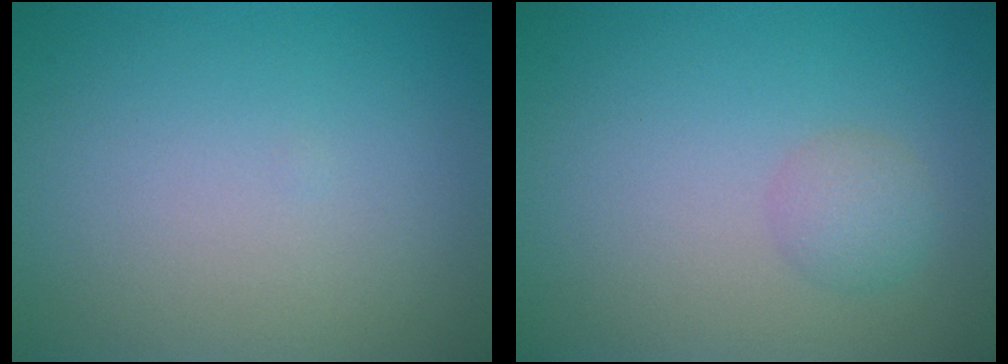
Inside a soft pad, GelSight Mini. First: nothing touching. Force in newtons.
{"total": 1.6, "press": 1.6, "slide": 0.1}